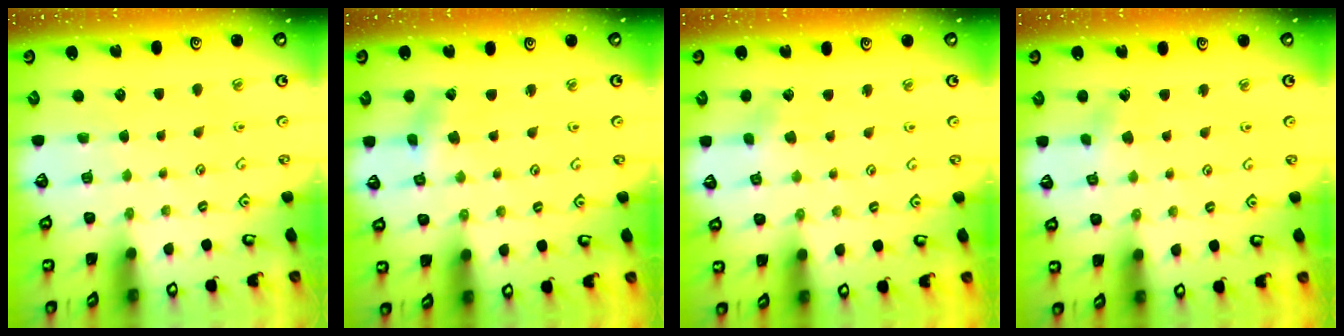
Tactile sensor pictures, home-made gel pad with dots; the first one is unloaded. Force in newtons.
{"total": 0.8, "press": 0.8, "slide": 0.2}
{"total": 2.8, "press": 2.8, "slide": 0.2}
{"total": 2.4, "press": 2.4, "slide": 0.3}